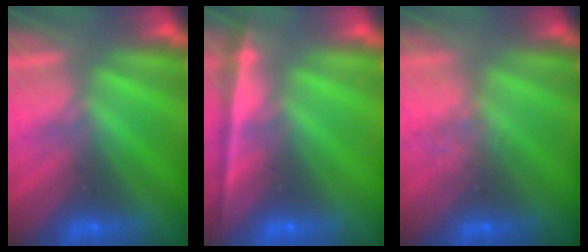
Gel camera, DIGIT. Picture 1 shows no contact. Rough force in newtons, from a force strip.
{"total": 1.9}
{"total": 2.2}